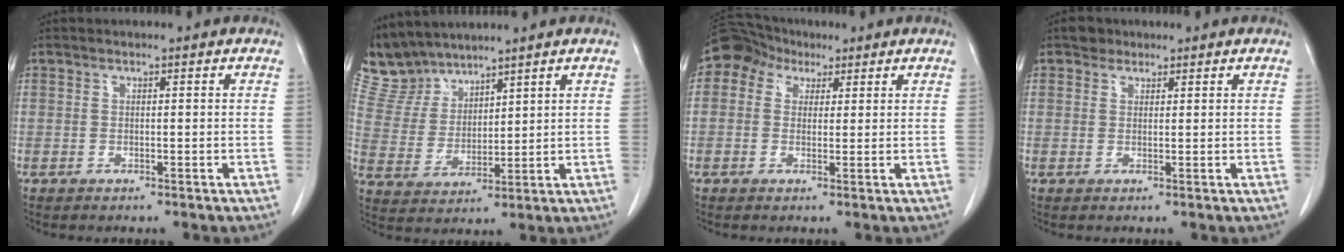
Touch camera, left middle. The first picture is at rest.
{"total": 7.0, "force": [6.7, 1.9, 0.0], "torque": [-0.018, 0.012, 0.155]}
{"total": 5.4, "force": [2.8, 4.2, 1.8], "torque": [-0.036, 0.032, 0.050]}
{"total": 1.8, "force": [1.2, 1.2, 0.2], "torque": [-0.003, 0.004, 0.017]}